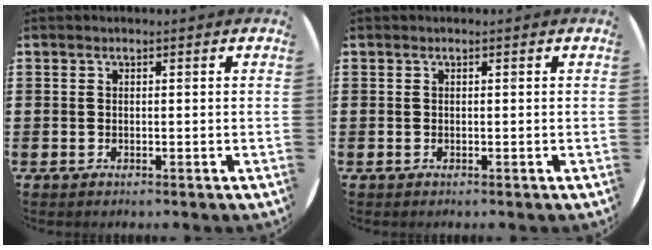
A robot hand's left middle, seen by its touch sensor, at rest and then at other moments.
{"total": 0.0}